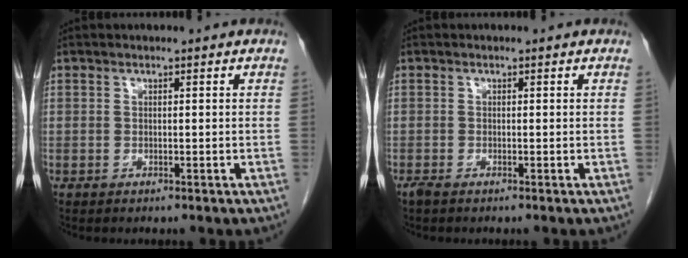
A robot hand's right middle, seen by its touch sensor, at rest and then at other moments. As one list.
[{"total": 0.8, "force": [-0.7, 0.0, 0.4], "torque": [-0.015, -0.004, -0.013]}]